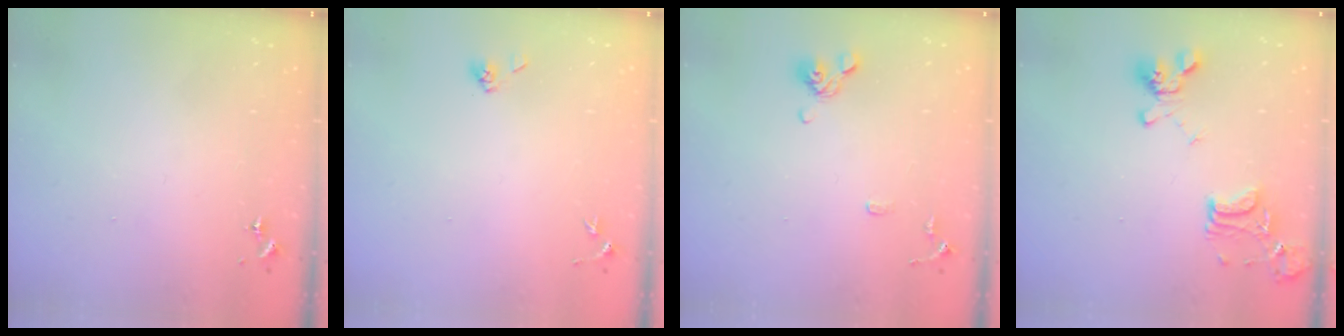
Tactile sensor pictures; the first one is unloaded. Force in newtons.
{"total": 4.2, "press": 3.9, "slide": 1.6}
{"total": 8.8, "press": 8.6, "slide": 2.0}
{"total": 15.8, "press": 15.7, "slide": 1.4}